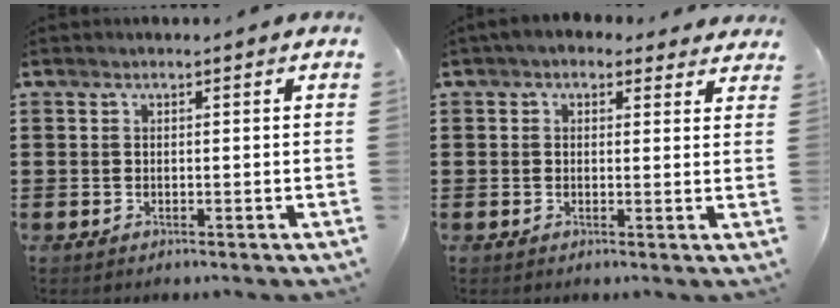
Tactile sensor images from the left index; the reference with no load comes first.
{"total": 2.5, "force": [1.8, 1.5, 0.9], "torque": [-0.017, 0.000, 0.030]}